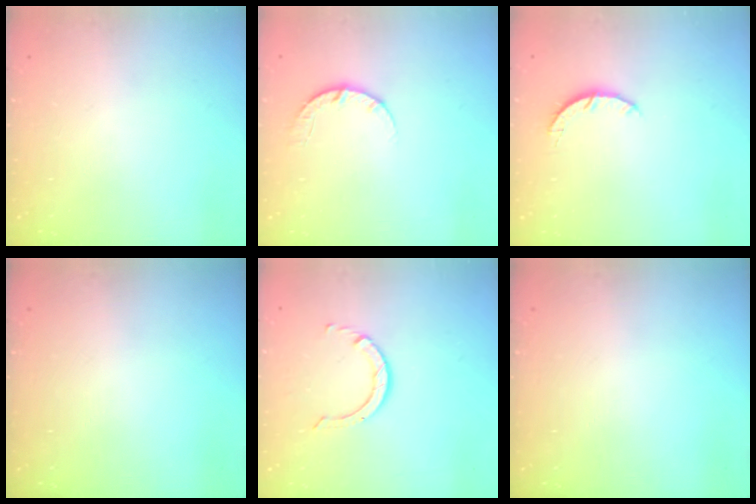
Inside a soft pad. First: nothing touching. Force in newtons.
{"total": 4.6, "press": 4.5, "slide": 0.7}
{"total": 3.2, "press": 3.2, "slide": 0.4}
{"total": 0.0}
{"total": 2.9, "press": 2.9, "slide": 0.2}
{"total": 0.0}